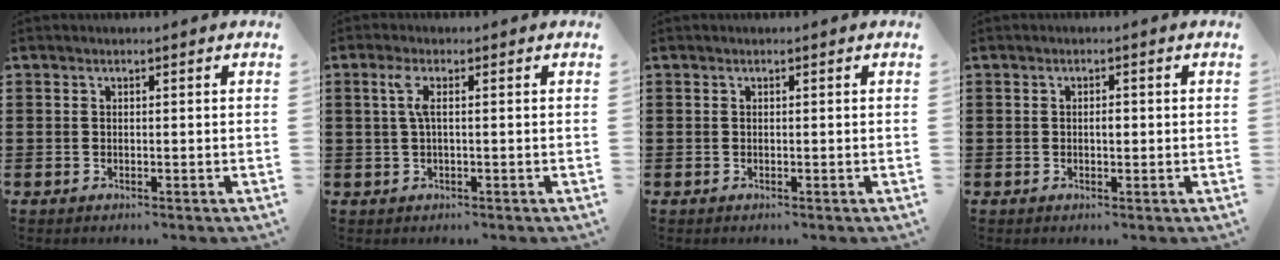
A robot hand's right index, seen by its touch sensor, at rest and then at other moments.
{"total": 2.7, "force": [0.4, 0.5, 2.7], "torque": [-0.063, 0.000, 0.003]}
{"total": 0.0}
{"total": 1.3, "force": [0.0, 0.6, 1.2], "torque": [-0.024, 0.002, -0.002]}